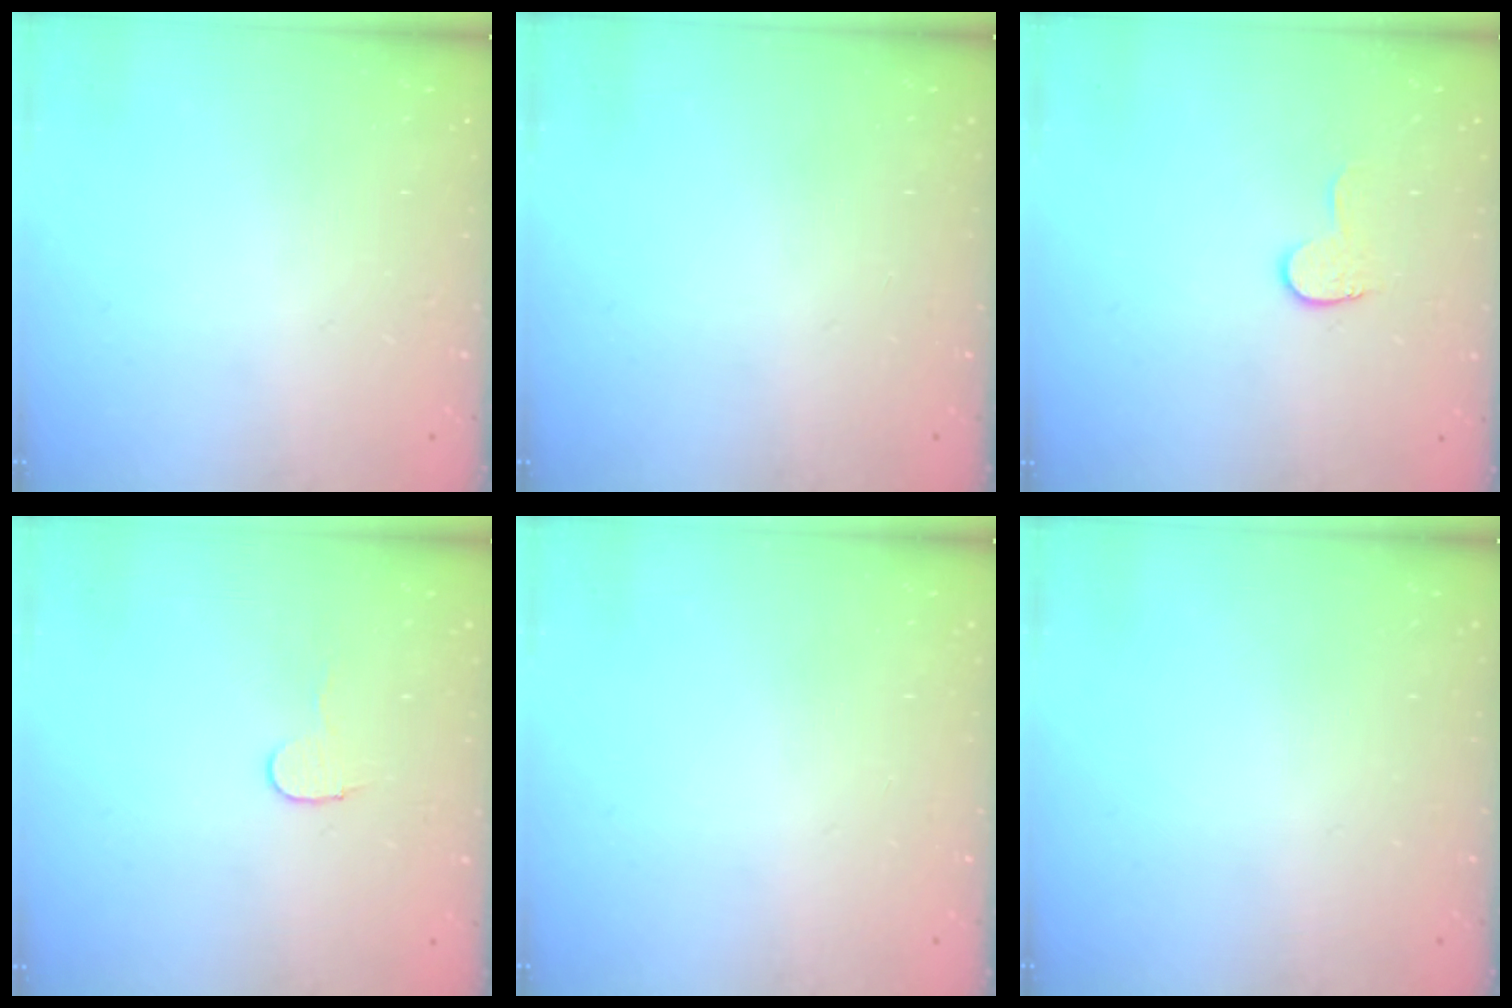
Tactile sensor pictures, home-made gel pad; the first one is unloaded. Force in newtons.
{"total": 0.0}
{"total": 5.6, "press": 5.6, "slide": 0.5}
{"total": 5.0, "press": 5.0, "slide": 0.4}
{"total": 0.0}
{"total": 0.0}